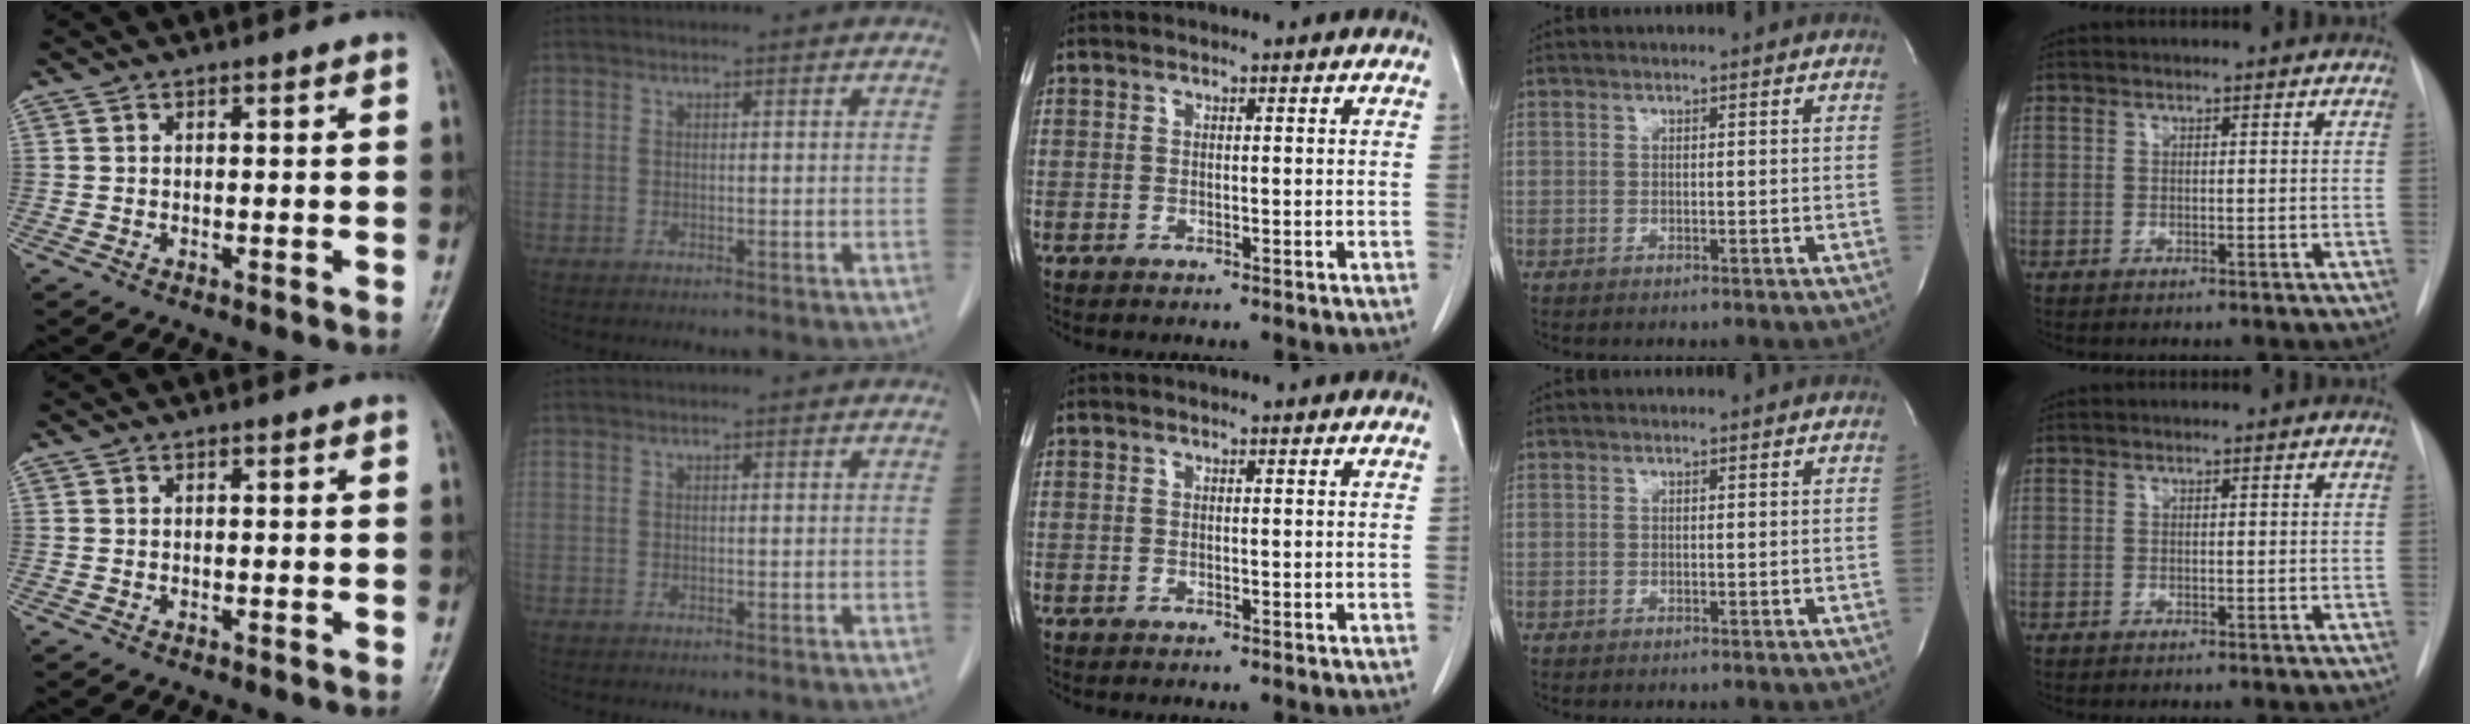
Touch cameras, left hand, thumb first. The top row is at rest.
{}